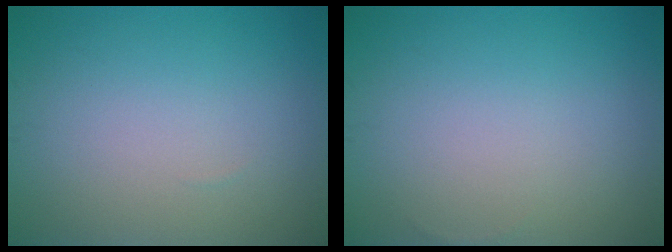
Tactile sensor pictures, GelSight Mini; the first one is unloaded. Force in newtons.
{"total": 0.0}